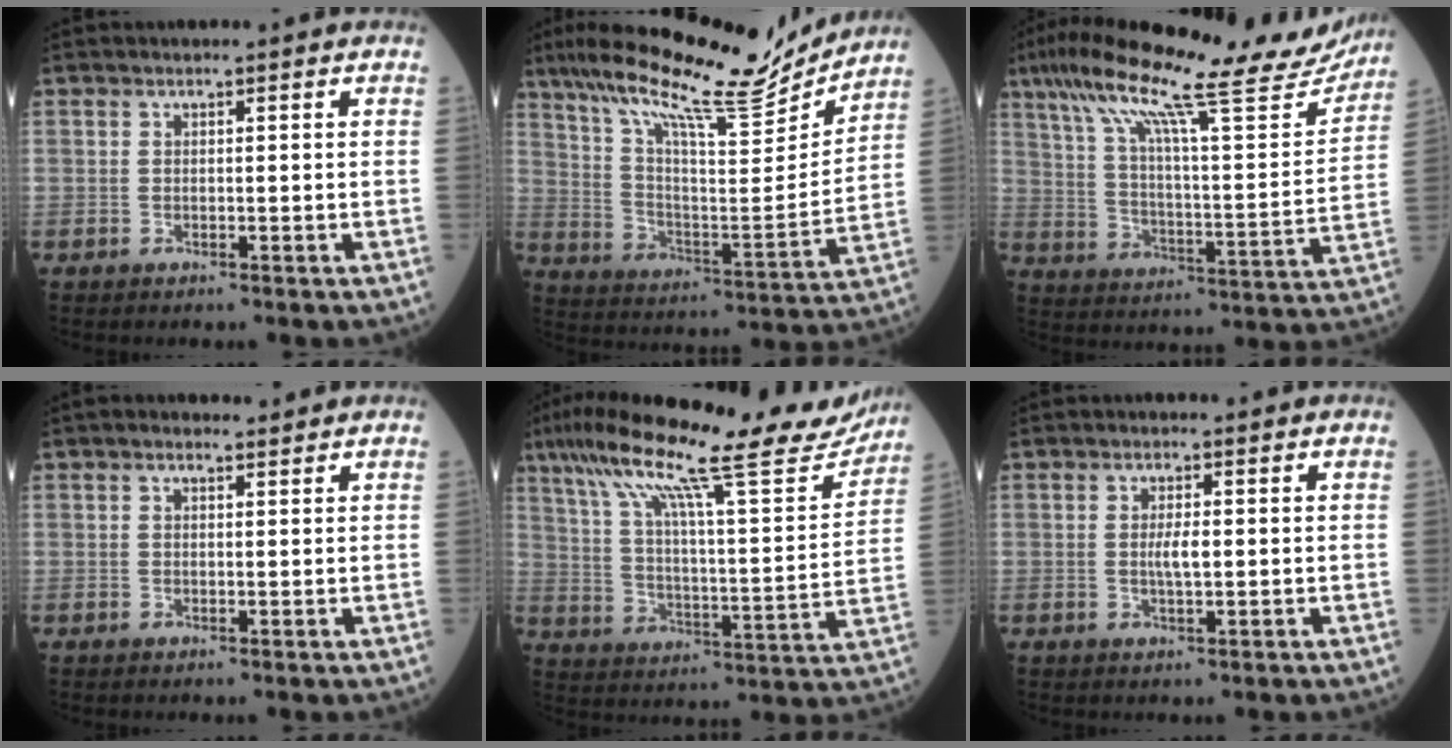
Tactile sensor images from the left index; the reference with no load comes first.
{"total": 20.5, "force": [17.7, 2.0, 10.3], "torque": [-0.187, -0.004, 0.282]}
{"total": 26.4, "force": [21.6, 2.7, 14.9], "torque": [-0.257, 0.005, 0.310]}
{"total": 1.1, "force": [1.0, 0.3, 0.4], "torque": [-0.016, 0.005, 0.015]}
{"total": 24.6, "force": [19.3, 2.8, 14.9], "torque": [-0.260, 0.017, 0.286]}
{"total": 2.4, "force": [0.1, 0.4, 2.4], "torque": [-0.048, -0.001, 0.003]}